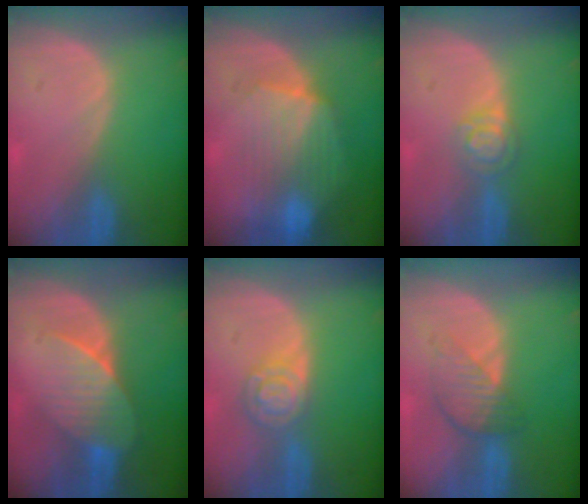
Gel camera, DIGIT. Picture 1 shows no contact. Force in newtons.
{"total": 8.0, "press": 7.9, "slide": 1.0}
{"total": 4.0, "press": 3.6, "slide": 1.8}
{"total": 7.0, "press": 6.6, "slide": 2.3}
{"total": 5.4, "press": 4.8, "slide": 2.5}
{"total": 4.6, "press": 4.2, "slide": 2.0}